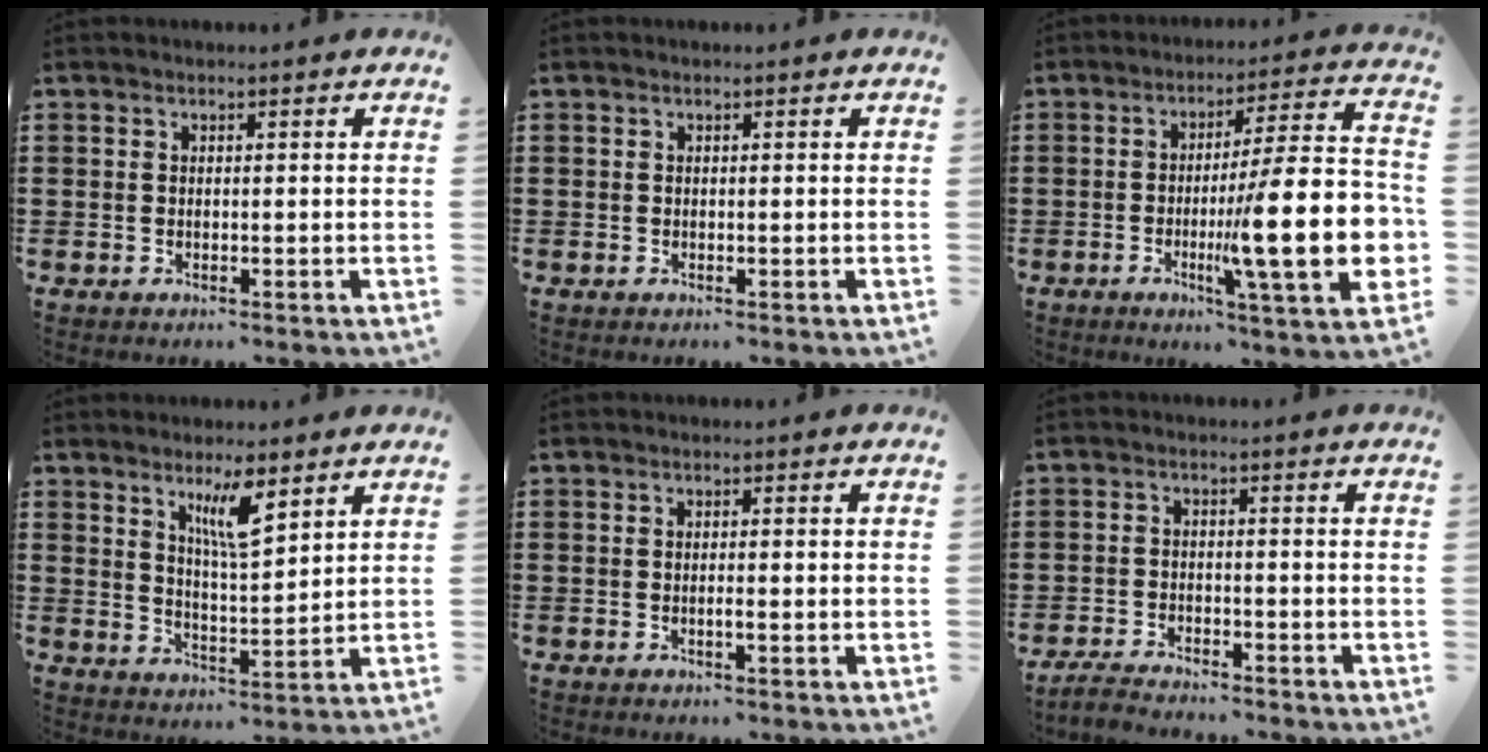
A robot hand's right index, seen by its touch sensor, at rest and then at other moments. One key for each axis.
{"total": 0.0}
{"total": 18.9, "fx": -3.7, "fy": 3.4, "fz": 18.2, "tx": -0.280, "ty": -0.017, "tz": -0.056}
{"total": 6.4, "fx": 4.1, "fy": 1.2, "fz": 4.7, "tx": -0.087, "ty": -0.009, "tz": 0.067}
{"total": 1.2, "fx": -0.3, "fy": 0.0, "fz": 1.2, "tx": -0.019, "ty": -0.003, "tz": -0.007}
{"total": 2.7, "fx": -2.7, "fy": 0.2, "fz": 0.3, "tx": -0.009, "ty": 0.004, "tz": -0.058}